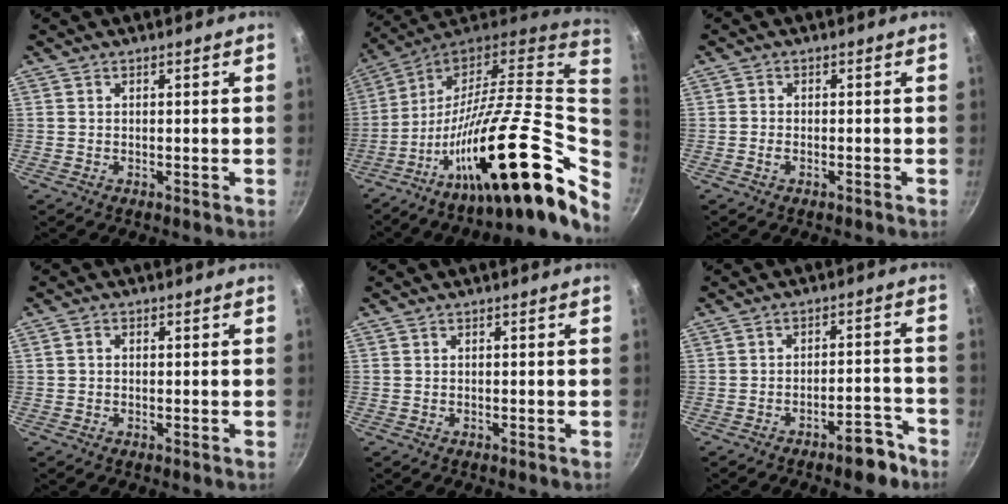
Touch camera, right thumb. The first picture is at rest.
{"total": 28.5, "force": [-1.1, 6.9, 27.7], "torque": [-0.430, -0.030, -0.028]}
{"total": 1.2, "force": [-0.7, 0.6, 0.8], "torque": [-0.022, 0.005, -0.017]}
{"total": 1.1, "force": [0.0, 0.9, 0.7], "torque": [-0.015, 0.006, -0.001]}
{"total": 0.0}
{"total": 6.5, "force": [-4.7, 2.2, 4.0], "torque": [-0.033, 0.051, -0.054]}